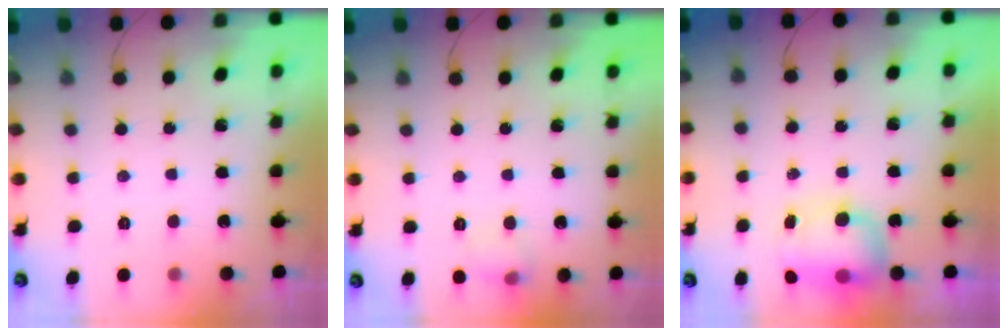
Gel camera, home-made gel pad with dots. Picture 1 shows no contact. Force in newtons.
{"total": 6.9, "press": 6.5, "slide": 2.2}
{"total": 7.8, "press": 7.7, "slide": 1.3}